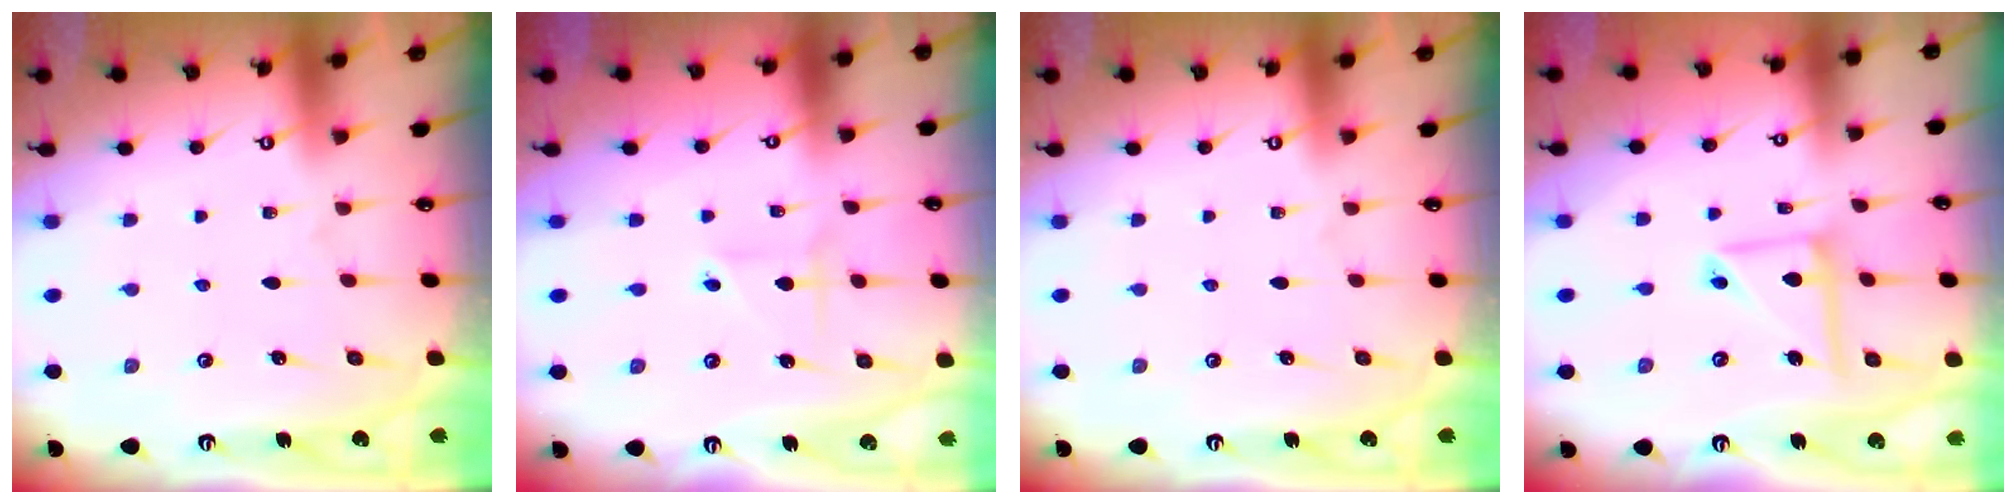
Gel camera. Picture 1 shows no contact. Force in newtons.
{"total": 1.8, "press": 1.7, "slide": 0.7}
{"total": 0.0}
{"total": 10.2, "press": 10.1, "slide": 1.0}